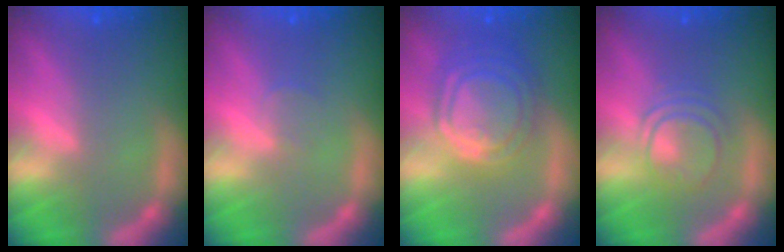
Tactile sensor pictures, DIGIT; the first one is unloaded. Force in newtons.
{"total": 1.0}
{"total": 10.0}
{"total": 4.5}